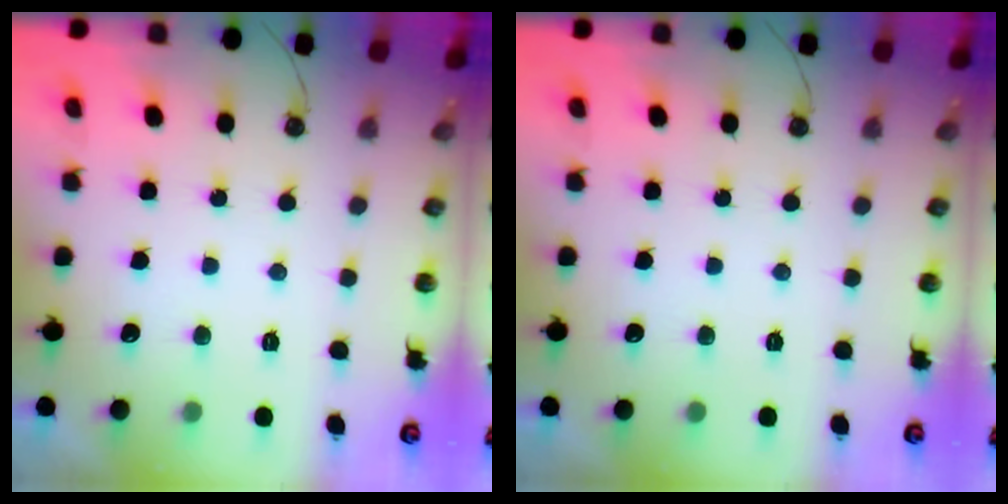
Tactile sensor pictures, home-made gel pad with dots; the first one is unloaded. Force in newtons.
{"total": 0.0}